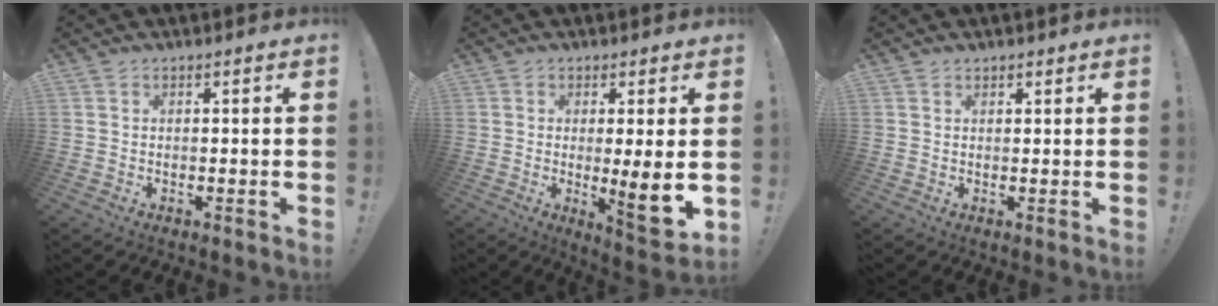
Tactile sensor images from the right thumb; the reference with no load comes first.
{"total": 9.3, "force": [0.1, 0.5, 9.3], "torque": [-0.115, -0.026, 0.001]}
{"total": 1.2, "force": [1.0, 0.6, 0.3], "torque": [-0.001, -0.002, 0.018]}